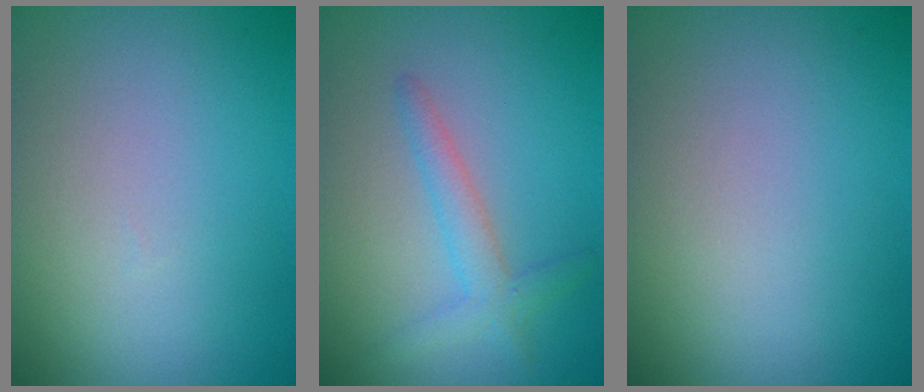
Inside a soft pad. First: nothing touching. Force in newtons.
{"total": 2.4, "press": 2.4, "slide": 0.1}
{"total": 0.0}